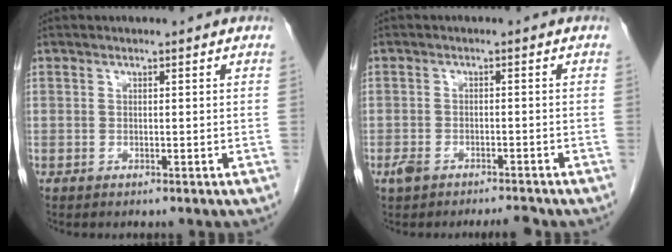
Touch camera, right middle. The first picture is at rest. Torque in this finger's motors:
{"motor_torque": [0.04, -0.02, 0.01, 0.01]}